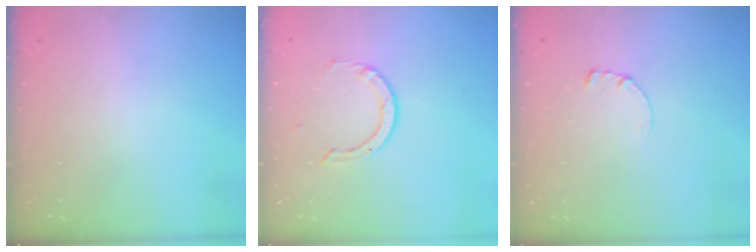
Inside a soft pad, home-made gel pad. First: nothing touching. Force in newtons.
{"total": 1.7, "press": 1.7, "slide": 0.1}
{"total": 0.7, "press": 0.7, "slide": 0.2}